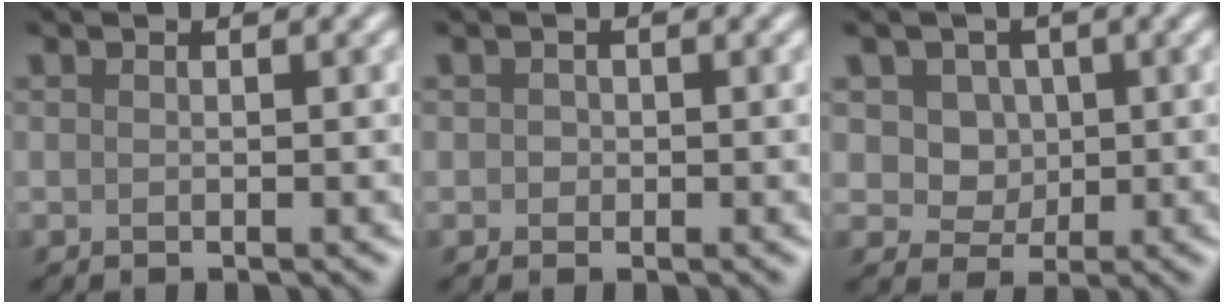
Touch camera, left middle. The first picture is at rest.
{"total": 0.7, "force": [0.1, 0.7, 0.2], "torque": [0.002, -0.002, -0.002]}
{"total": 5.5, "force": [2.3, 4.4, 2.4], "torque": [-0.041, 0.004, 0.030]}